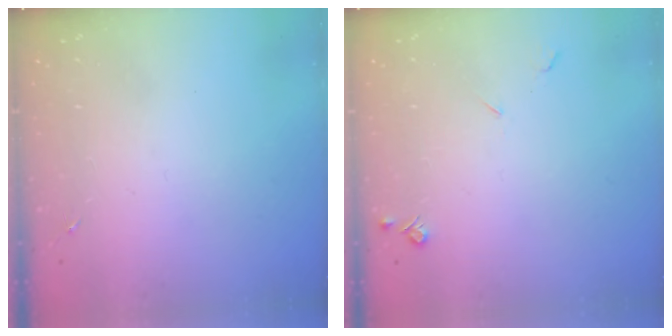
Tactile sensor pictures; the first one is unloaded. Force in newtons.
{"total": 4.0, "press": 3.9, "slide": 0.7}